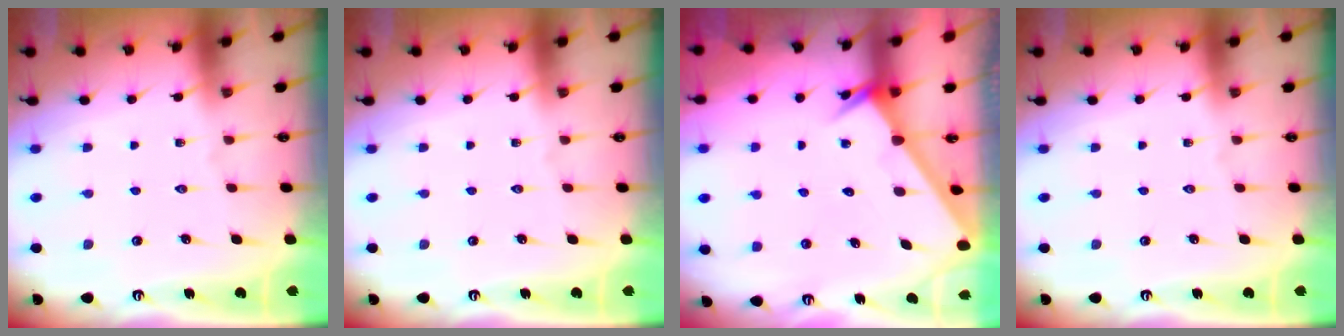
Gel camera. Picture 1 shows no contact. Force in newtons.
{"total": 0.0}
{"total": 2.6, "press": 2.6, "slide": 0.0}
{"total": 0.0}